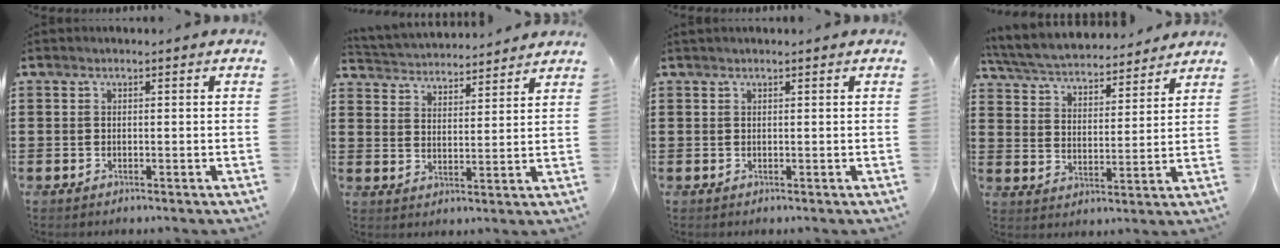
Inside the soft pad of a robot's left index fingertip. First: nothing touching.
{"total": 3.6, "force": [3.5, 0.4, -0.4], "torque": [-0.012, -0.023, 0.060]}
{"total": 0.6, "force": [0.5, 0.0, 0.3], "torque": [-0.007, 0.000, 0.010]}
{"total": 5.1, "force": [5.0, 0.4, 1.0], "torque": [-0.044, -0.031, 0.083]}